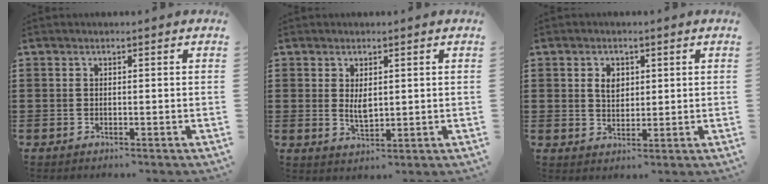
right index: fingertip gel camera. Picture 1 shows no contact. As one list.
[{"total": 2.7, "force": [0.6, 1.2, 2.4], "torque": [-0.040, -0.003, 0.010]}, {"total": 3.2, "force": [1.0, 2.2, 2.1], "torque": [-0.048, 0.009, 0.018]}]